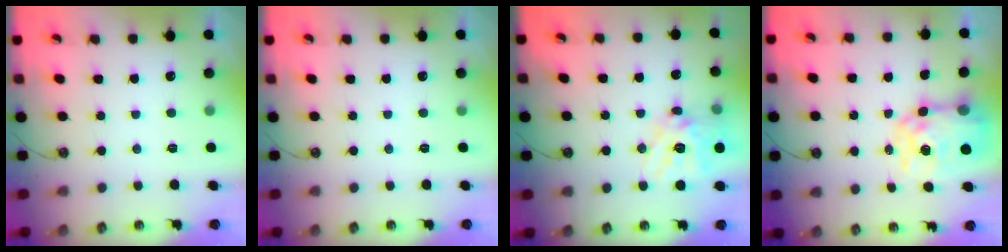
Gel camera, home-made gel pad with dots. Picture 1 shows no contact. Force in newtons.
{"total": 0.0}
{"total": 16.1, "press": 16.0, "slide": 2.4}
{"total": 11.8, "press": 11.7, "slide": 1.0}